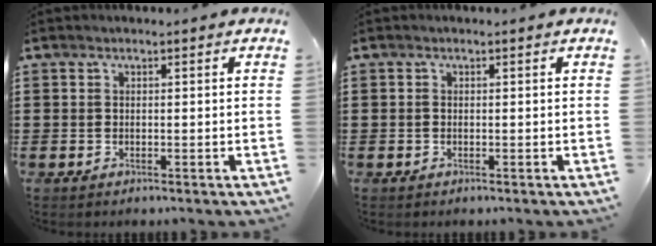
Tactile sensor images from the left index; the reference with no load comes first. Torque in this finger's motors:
{"motor_torque": [0.06, 0.06, 0.02, 0.00]}